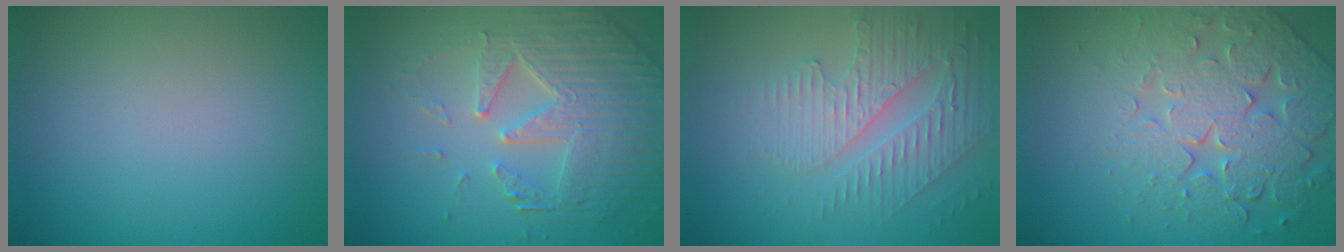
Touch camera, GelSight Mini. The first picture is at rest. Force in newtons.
{"total": 6.7, "press": 5.1, "slide": 4.3}
{"total": 3.9, "press": 3.5, "slide": 1.7}
{"total": 6.4, "press": 5.5, "slide": 3.4}